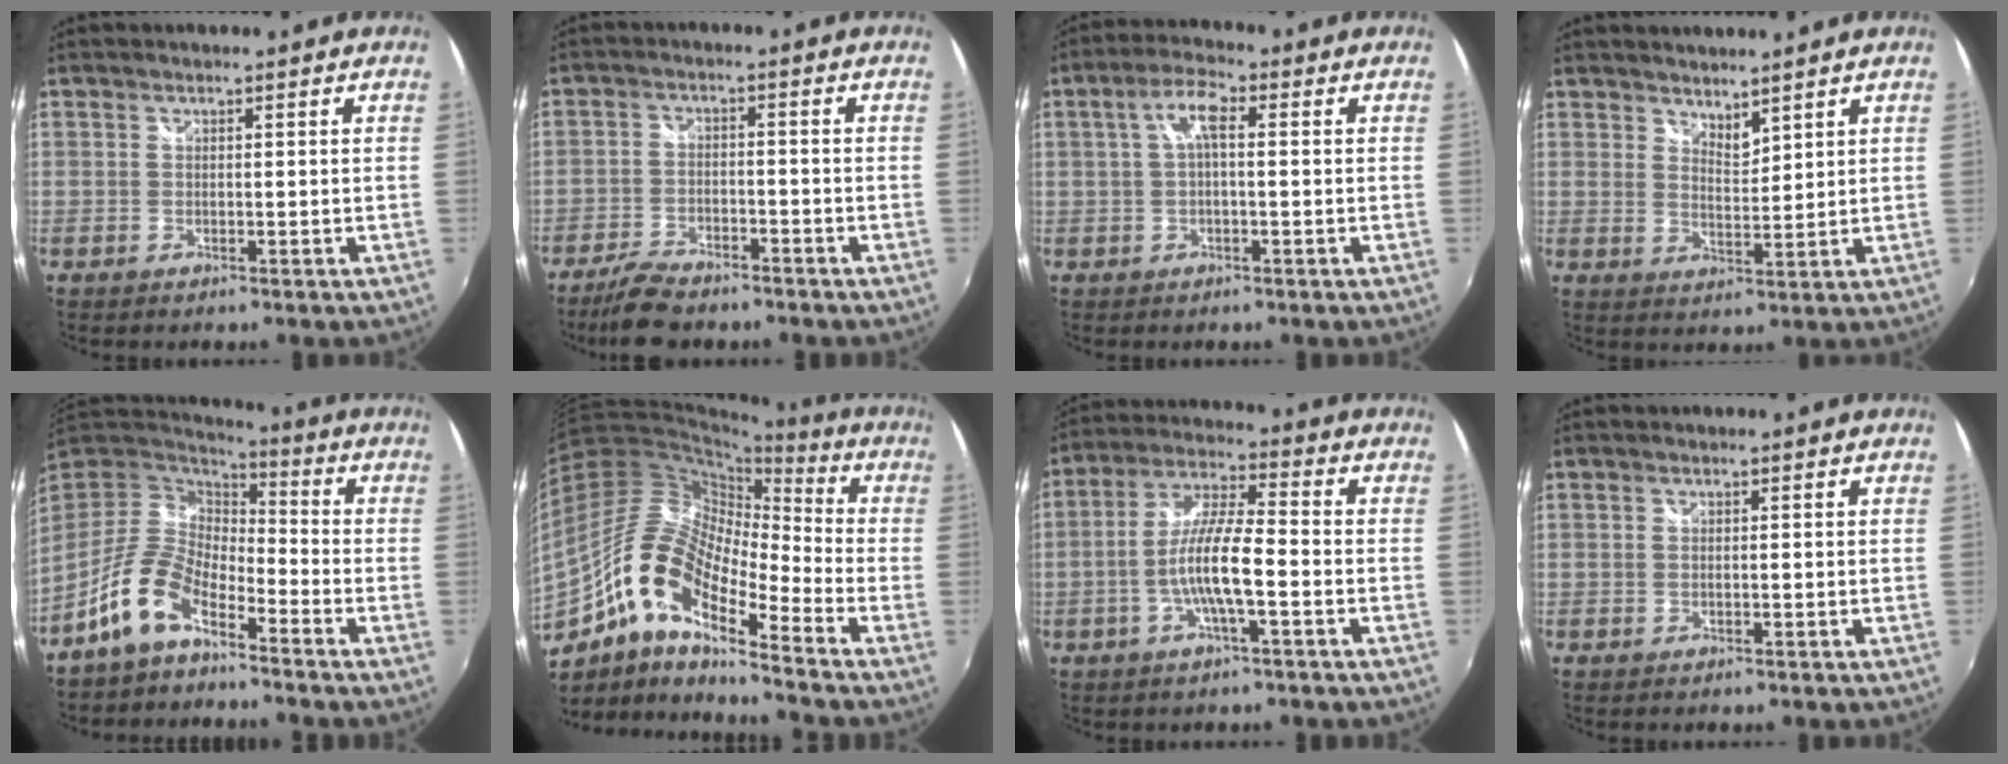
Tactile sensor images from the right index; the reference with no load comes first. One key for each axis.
{"total": 7.9, "fx": -6.5, "fy": 2.6, "fz": 3.5, "tx": -0.096, "ty": -0.012, "tz": -0.118}
{"total": 4.9, "fx": 0.5, "fy": 1.6, "fz": 4.6, "tx": -0.089, "ty": 0.015, "tz": 0.011}
{"total": 3.5, "fx": 3.2, "fy": 1.0, "fz": 1.1, "tx": -0.013, "ty": -0.003, "tz": 0.054}
{"total": 10.7, "fx": -7.2, "fy": 4.6, "fz": 6.4, "tx": -0.132, "ty": 0.015, "tz": -0.146}
{"total": 16.4, "fx": -8.4, "fy": 5.5, "fz": 13.0, "tx": -0.232, "ty": 0.006, "tz": -0.179}
{"total": 9.7, "fx": -3.1, "fy": 1.2, "fz": 9.1, "tx": -0.185, "ty": 0.005, "tz": -0.058}
{"total": 0.0}